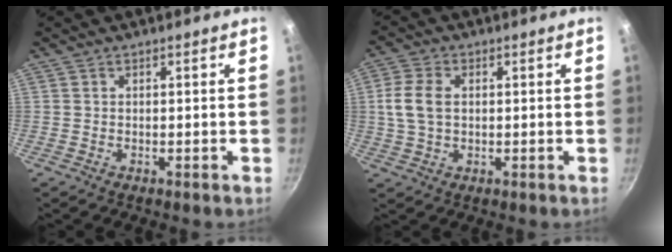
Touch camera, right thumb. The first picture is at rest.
{"total": 6.9, "force": [0.8, 4.6, 5.1], "torque": [-0.097, 0.010, 0.014]}